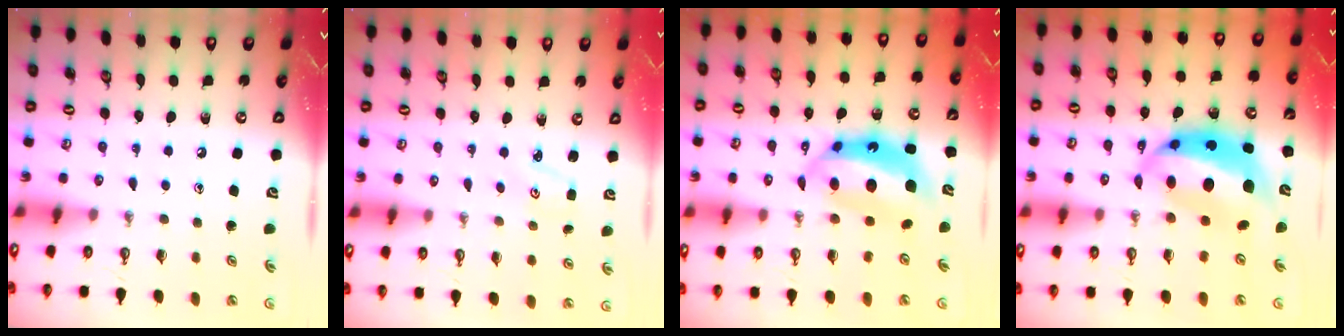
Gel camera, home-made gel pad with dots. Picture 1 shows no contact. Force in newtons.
{"total": 2.7, "press": 2.6, "slide": 0.4}
{"total": 9.3, "press": 9.2, "slide": 1.0}
{"total": 12.9, "press": 12.9, "slide": 1.1}